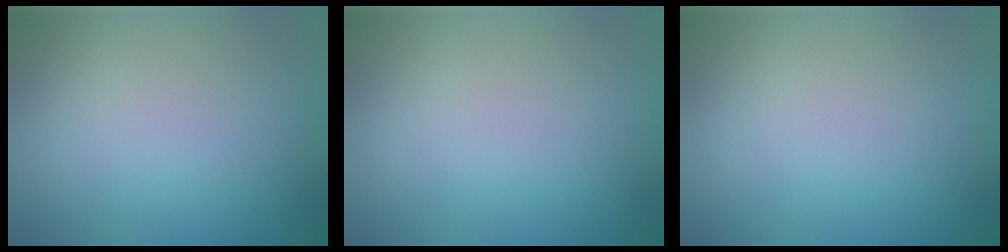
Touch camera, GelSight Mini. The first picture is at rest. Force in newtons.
{"total": 0.0}
{"total": 0.0}